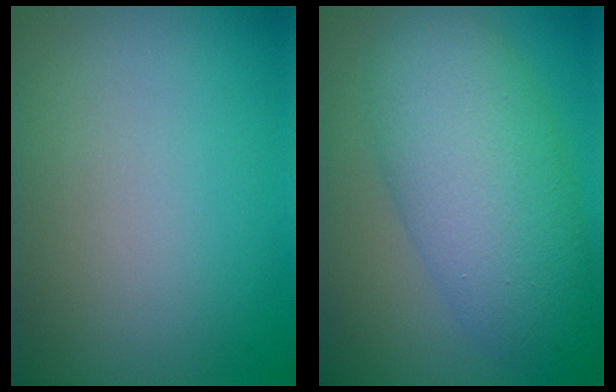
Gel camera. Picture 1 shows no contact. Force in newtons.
{"total": 8.3, "press": 8.3, "slide": 0.0}